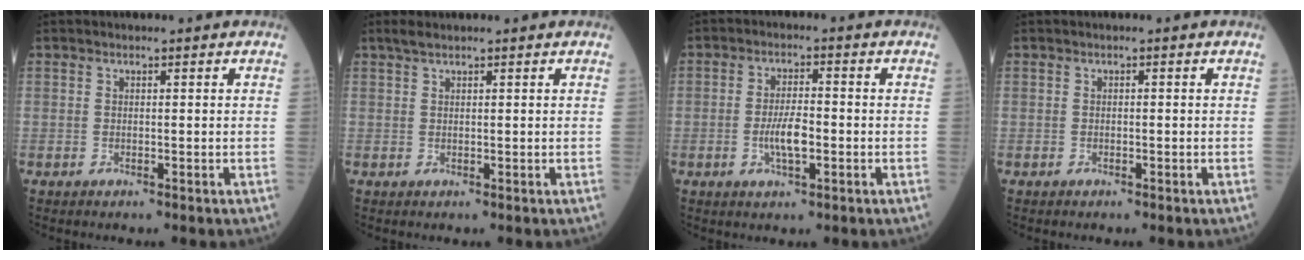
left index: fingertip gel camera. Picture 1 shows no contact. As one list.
[{"total": 1.9, "force": [1.6, 0.4, 1.1], "torque": [-0.023, 0.016, 0.028]}, {"total": 4.8, "force": [-1.4, 1.3, 4.4], "torque": [-0.088, -0.003, -0.026]}, {"total": 0.0}]